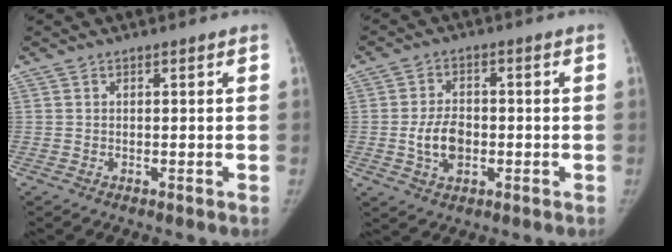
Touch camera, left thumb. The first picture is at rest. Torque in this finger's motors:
{"motor_torque": [-0.11, 0.18, 0.29, 0.19, 0.04]}